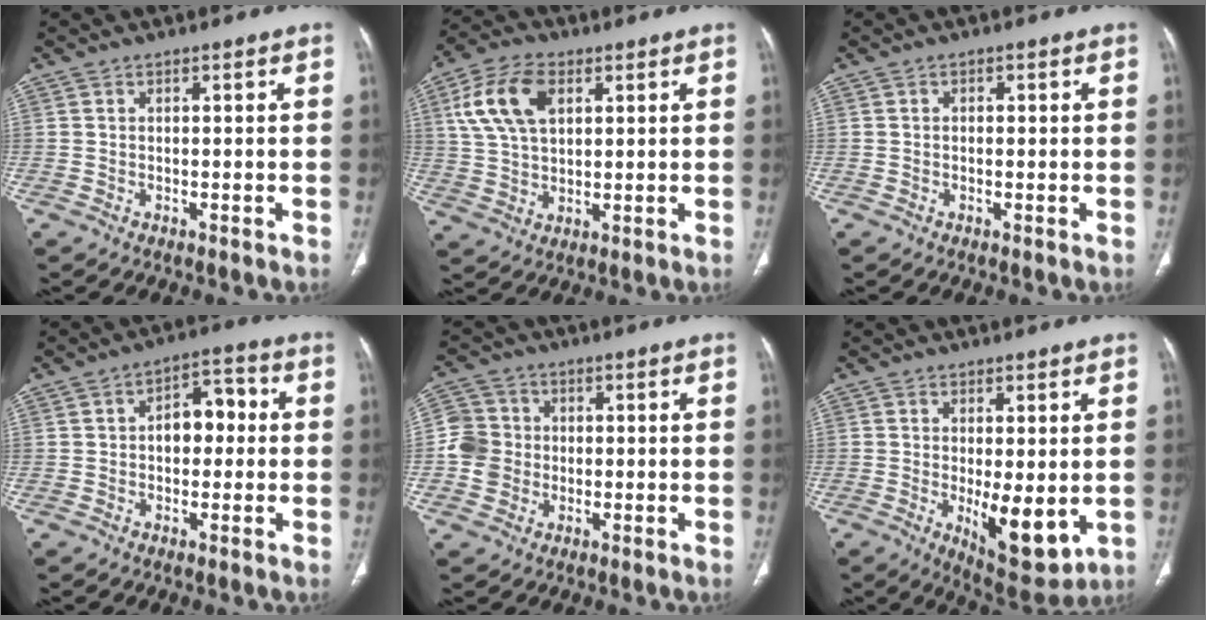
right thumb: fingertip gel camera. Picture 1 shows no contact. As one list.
[{"total": 11.9, "force": [4.2, 7.1, 8.6], "torque": [-0.164, 0.004, 0.081]}, {"total": 0.9, "force": [0.0, 0.6, 0.6], "torque": [-0.006, 0.001, -0.003]}, {"total": 7.6, "force": [0.3, 4.9, 5.8], "torque": [-0.060, 0.028, -0.002]}, {"total": 7.0, "force": [-0.8, 6.6, 2.2], "torque": [-0.026, 0.014, -0.021]}, {"total": 10.9, "force": [-1.6, 4.4, 9.9], "torque": [-0.132, -0.029, -0.010]}]